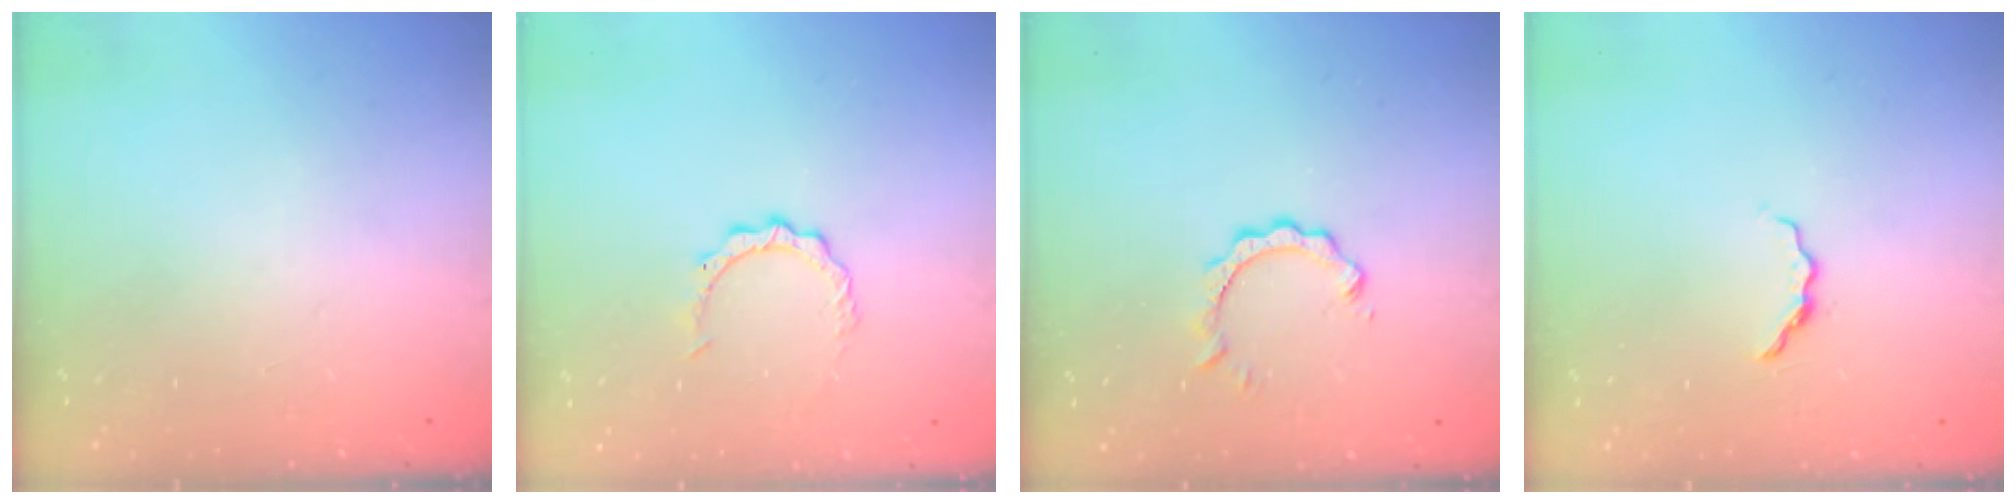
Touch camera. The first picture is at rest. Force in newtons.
{"total": 2.9, "press": 2.9, "slide": 0.2}
{"total": 3.4, "press": 3.3, "slide": 0.4}
{"total": 3.8, "press": 3.8, "slide": 0.5}